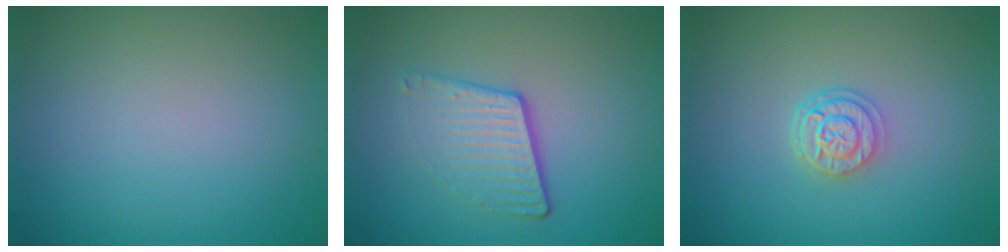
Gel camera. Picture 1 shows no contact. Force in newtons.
{"total": 4.0, "press": 2.7, "slide": 3.0}
{"total": 2.7, "press": 2.2, "slide": 1.5}